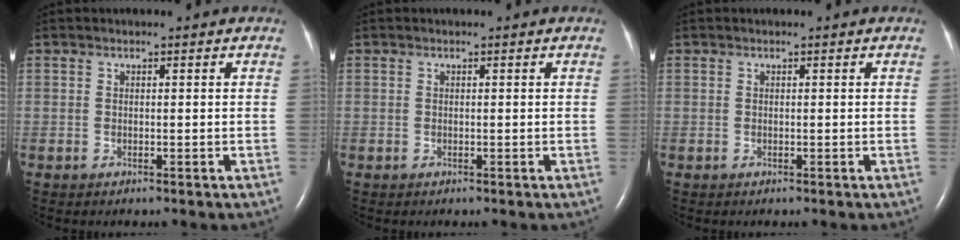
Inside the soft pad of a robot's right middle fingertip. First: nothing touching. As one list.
[{"total": 0.0}, {"total": 0.0}]